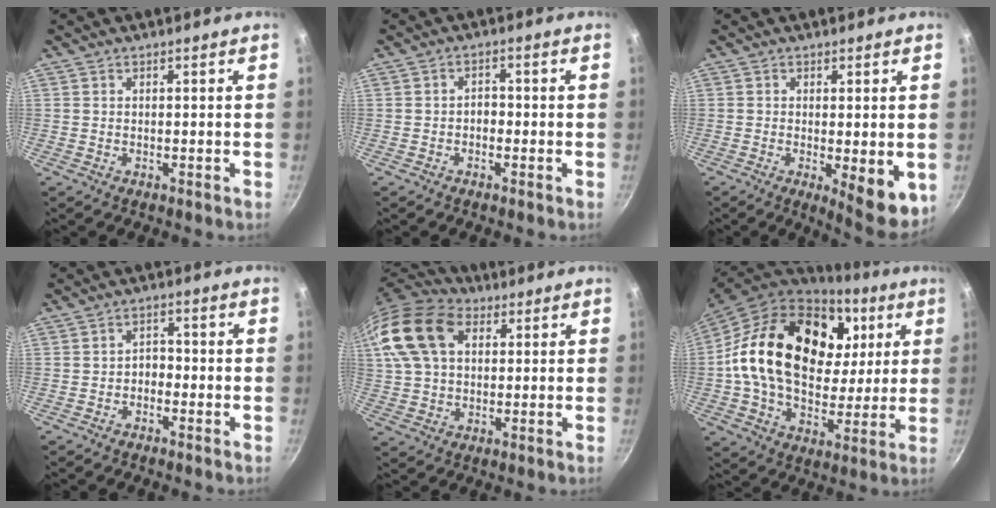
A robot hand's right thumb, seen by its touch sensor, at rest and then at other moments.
{"total": 1.9, "force": [-0.8, 1.3, 1.1], "torque": [-0.004, 0.012, -0.015]}
{"total": 8.3, "force": [-1.3, 2.6, 7.8], "torque": [-0.092, -0.013, -0.009]}
{"total": 2.5, "force": [-1.3, 1.7, 1.3], "torque": [-0.006, 0.018, -0.025]}
{"total": 18.7, "force": [5.7, 12.9, 12.2], "torque": [-0.248, 0.018, 0.094]}
{"total": 29.3, "force": [7.4, 19.8, 20.3], "torque": [-0.337, 0.001, 0.120]}